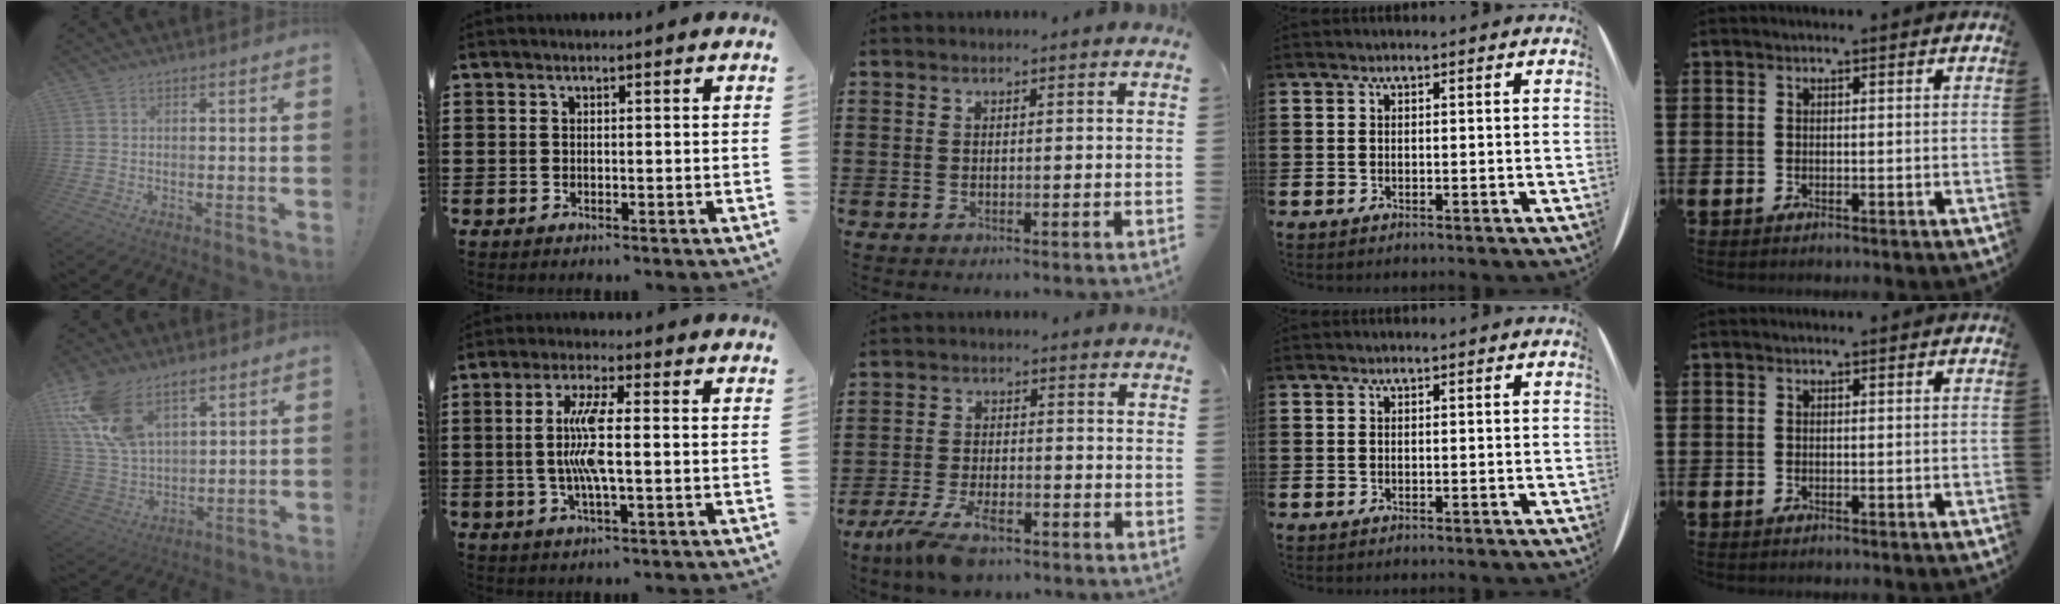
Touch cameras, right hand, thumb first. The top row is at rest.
{"thumb": {"total": 16.5, "force": [9.4, 9.7, 9.5], "torque": [-0.194, -0.050, 0.176]}, "index": {"total": 7.4, "force": [-0.4, 1.2, 7.3], "torque": [-0.161, -0.010, -0.018]}, "middle": {"total": 6.7, "force": [-4.3, 2.4, 4.5], "torque": [-0.106, -0.007, -0.082]}}